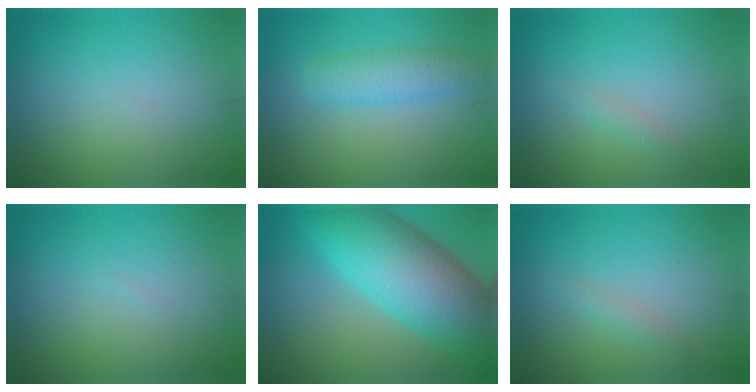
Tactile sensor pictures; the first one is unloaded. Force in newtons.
{"total": 3.5, "press": 3.5, "slide": 0.2}
{"total": 0.9, "press": 0.9, "slide": 0.1}
{"total": 0.0}
{"total": 12.5, "press": 12.5, "slide": 0.3}
{"total": 0.9, "press": 0.9, "slide": 0.1}